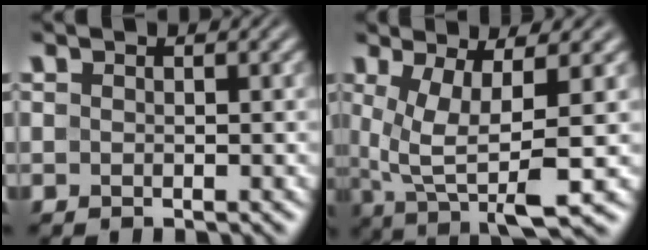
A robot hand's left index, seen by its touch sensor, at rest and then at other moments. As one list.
[{"total": 7.2, "force": [0.4, 2.0, 6.9], "torque": [-0.133, -0.006, 0.011]}]